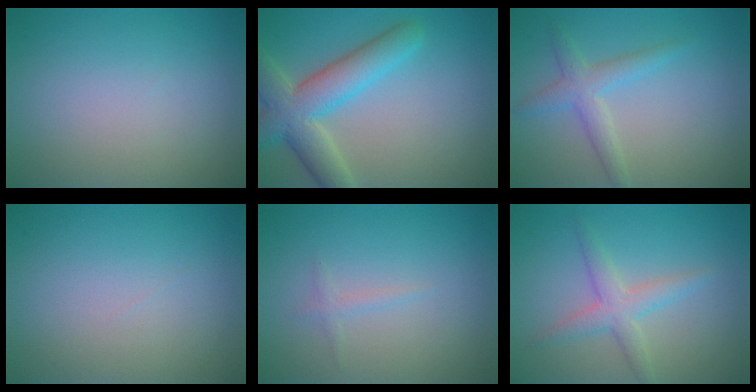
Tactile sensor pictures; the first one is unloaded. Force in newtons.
{"total": 6.7, "press": 6.7, "slide": 0.5}
{"total": 2.6, "press": 2.6, "slide": 0.0}
{"total": 0.0}
{"total": 0.8, "press": 0.8, "slide": 0.0}
{"total": 2.8, "press": 2.8, "slide": 0.0}